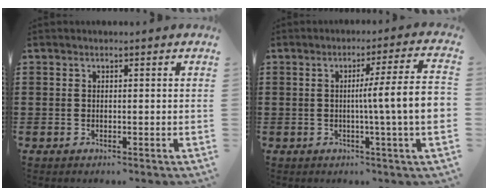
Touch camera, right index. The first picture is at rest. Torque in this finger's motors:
{"motor_torque": [1.72, -0.42, 0.74, 0.20]}